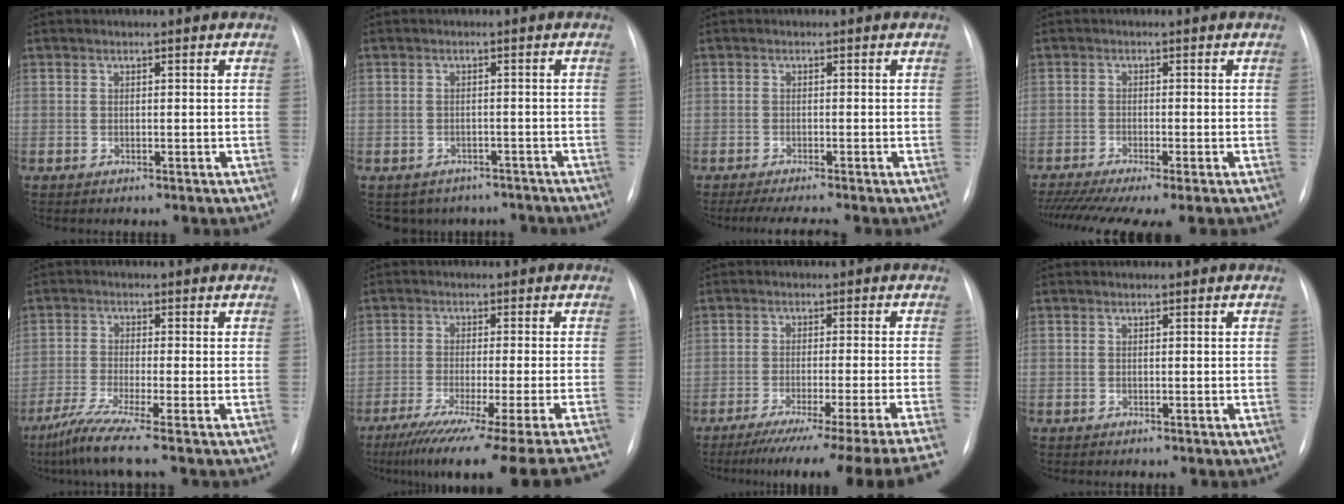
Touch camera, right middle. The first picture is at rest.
{"total": 7.7, "force": [-6.4, 4.3, 0.6], "torque": [0.002, 0.015, -0.069]}
{"total": 5.1, "force": [-4.3, -0.1, 2.8], "torque": [-0.042, -0.012, -0.068]}
{"total": 9.8, "force": [-7.6, 0.8, 6.2], "torque": [-0.095, -0.015, -0.121]}
{"total": 6.3, "force": [-4.6, -1.3, 4.2], "torque": [-0.084, -0.027, -0.091]}
{"total": 23.1, "force": [-19.6, -2.3, 12.0], "torque": [-0.109, -0.075, -0.277]}
{"total": 19.9, "force": [-17.2, -3.0, 9.6], "torque": [-0.077, -0.055, -0.234]}
{"total": 0.0}